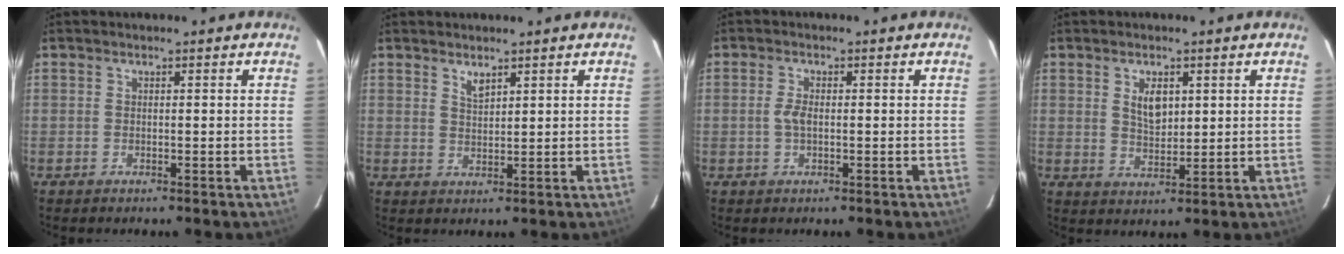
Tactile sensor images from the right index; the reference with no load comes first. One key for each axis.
{"total": 1.8, "fx": 1.6, "fy": 0.2, "fz": 0.7, "tx": -0.012, "ty": -0.002, "tz": 0.029}
{"total": 2.1, "fx": -0.3, "fy": 0.9, "fz": 1.9, "tx": -0.042, "ty": 0.002, "tz": -0.005}
{"total": 4.1, "fx": 1.6, "fy": 2.2, "fz": 3.1, "tx": -0.052, "ty": 0.000, "tz": 0.031}